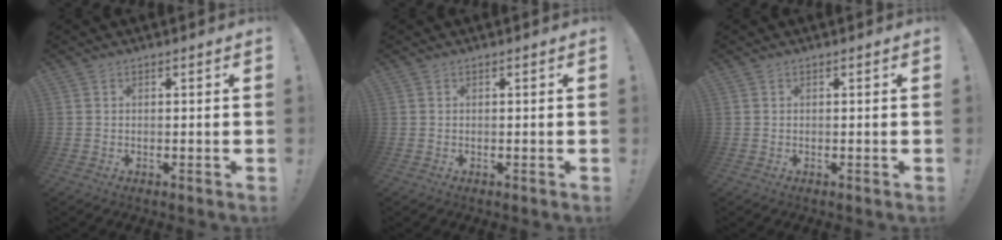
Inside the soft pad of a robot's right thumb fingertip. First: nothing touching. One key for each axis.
{"total": 0.0}
{"total": 0.0}